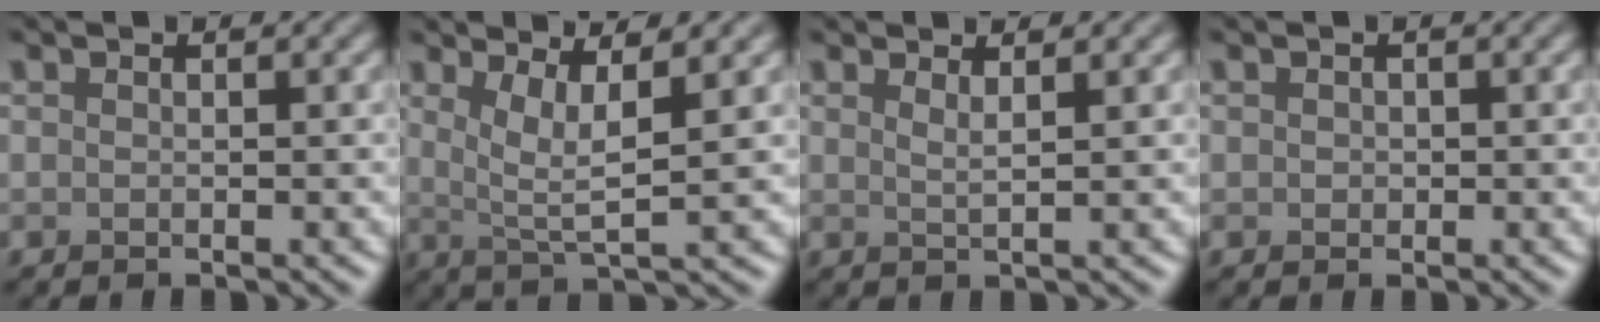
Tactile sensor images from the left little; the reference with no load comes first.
{"total": 4.0, "force": [1.5, 0.9, 3.6], "torque": [-0.066, -0.006, 0.031]}
{"total": 1.5, "force": [0.9, 0.4, 1.0], "torque": [-0.007, 0.000, 0.011]}
{"total": 0.5, "force": [0.1, 0.5, 0.1], "torque": [0.001, -0.003, -0.001]}